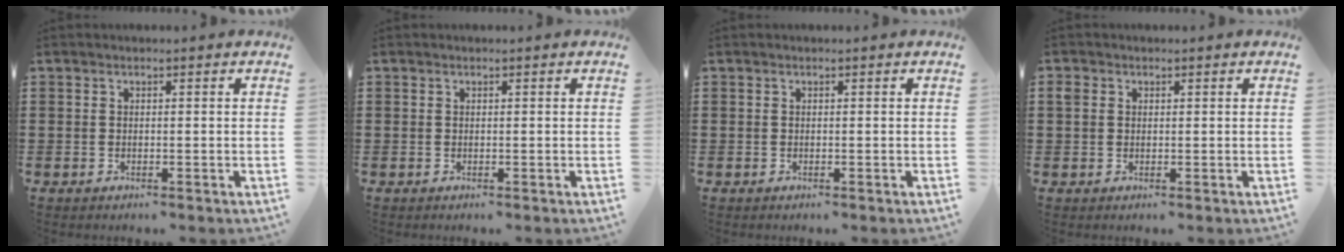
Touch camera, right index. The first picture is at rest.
{"total": 0.0}
{"total": 0.0}
{"total": 1.3, "force": [0.4, 1.2, 0.5], "torque": [-0.013, 0.008, 0.007]}